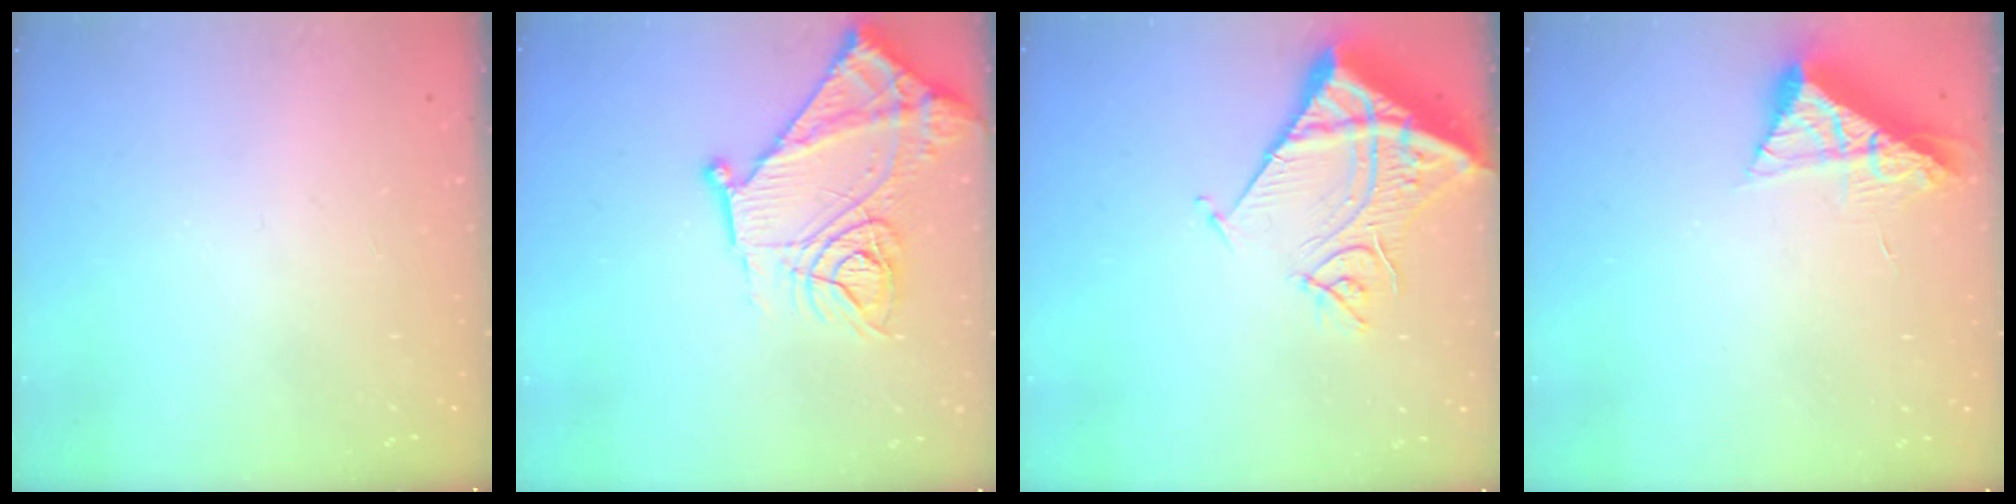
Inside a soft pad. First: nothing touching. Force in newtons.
{"total": 18.7, "press": 18.6, "slide": 1.7}
{"total": 13.5, "press": 13.4, "slide": 1.8}
{"total": 8.2, "press": 8.2, "slide": 0.3}